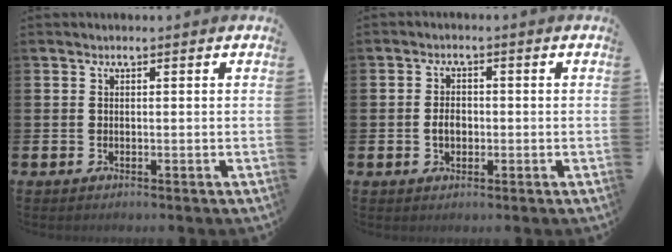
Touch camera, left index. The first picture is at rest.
{"total": 2.5, "force": [-0.4, 1.7, 1.7], "torque": [-0.021, 0.000, -0.013]}